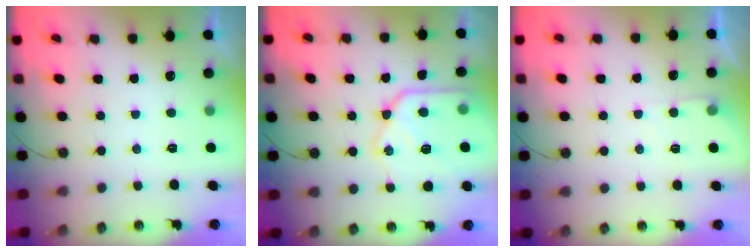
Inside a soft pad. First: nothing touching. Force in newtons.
{"total": 16.8, "press": 16.8, "slide": 0.8}
{"total": 3.8, "press": 3.7, "slide": 0.6}